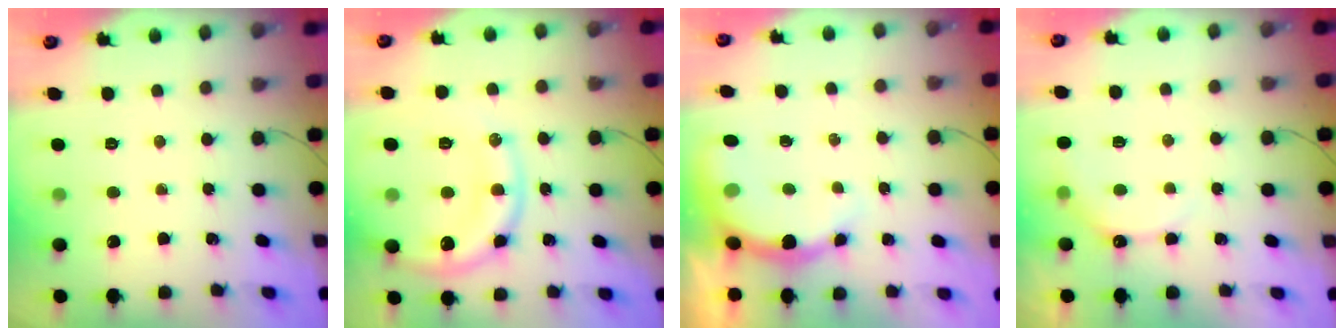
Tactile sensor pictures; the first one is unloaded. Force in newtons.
{"total": 15.7, "press": 15.6, "slide": 1.9}
{"total": 8.6, "press": 8.6, "slide": 0.7}
{"total": 4.8, "press": 4.7, "slide": 0.8}